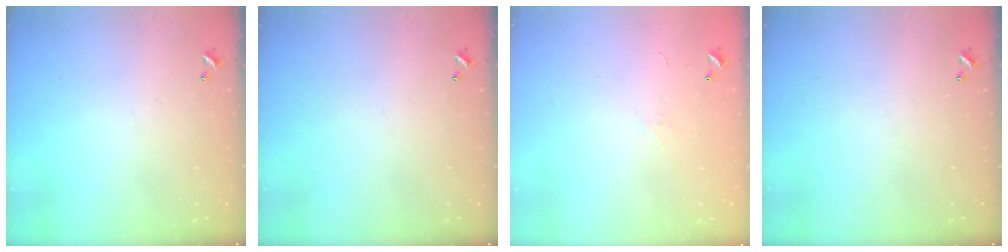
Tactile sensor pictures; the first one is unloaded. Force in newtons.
{"total": 0.0}
{"total": 5.6, "press": 5.6, "slide": 0.8}
{"total": 0.0}